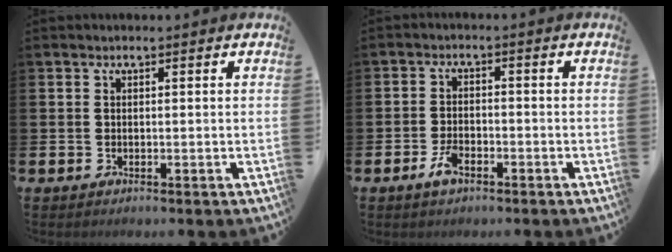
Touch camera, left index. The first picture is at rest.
{"total": 3.0, "force": [-1.6, 1.5, 2.1], "torque": [-0.050, 0.006, -0.031]}